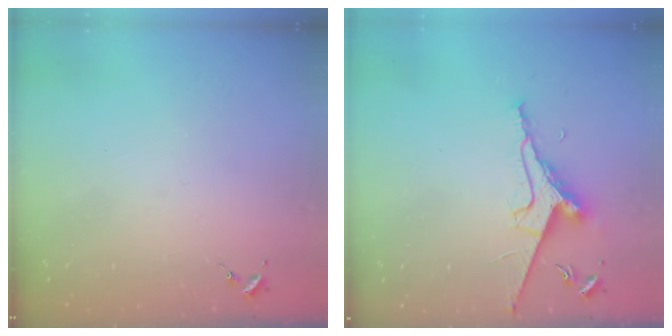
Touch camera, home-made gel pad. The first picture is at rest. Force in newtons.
{"total": 9.5, "press": 9.4, "slide": 1.2}